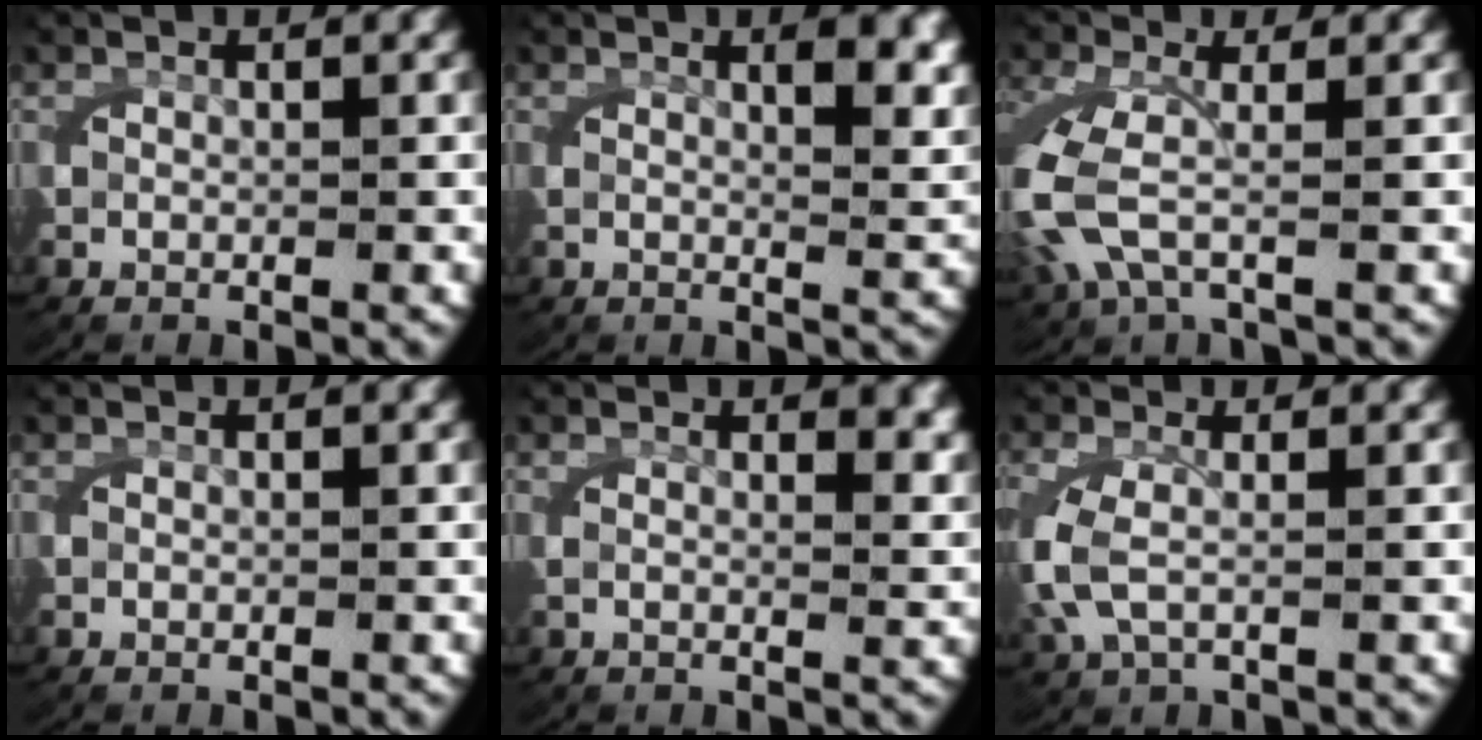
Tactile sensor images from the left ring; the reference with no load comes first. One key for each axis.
{"total": 4.0, "fx": 2.0, "fy": 0.7, "fz": 3.4, "tx": -0.048, "ty": -0.005, "tz": 0.030}
{"total": 4.8, "fx": -0.5, "fy": 2.8, "fz": 3.9, "tx": -0.134, "ty": -0.024, "tz": 0.005}
{"total": 0.0}
{"total": 2.6, "fx": 1.7, "fy": 0.3, "fz": 2.0, "tx": -0.033, "ty": -0.008, "tz": 0.026}
{"total": 3.4, "fx": -0.4, "fy": 1.9, "fz": 2.8, "tx": -0.094, "ty": -0.016, "tz": 0.006}